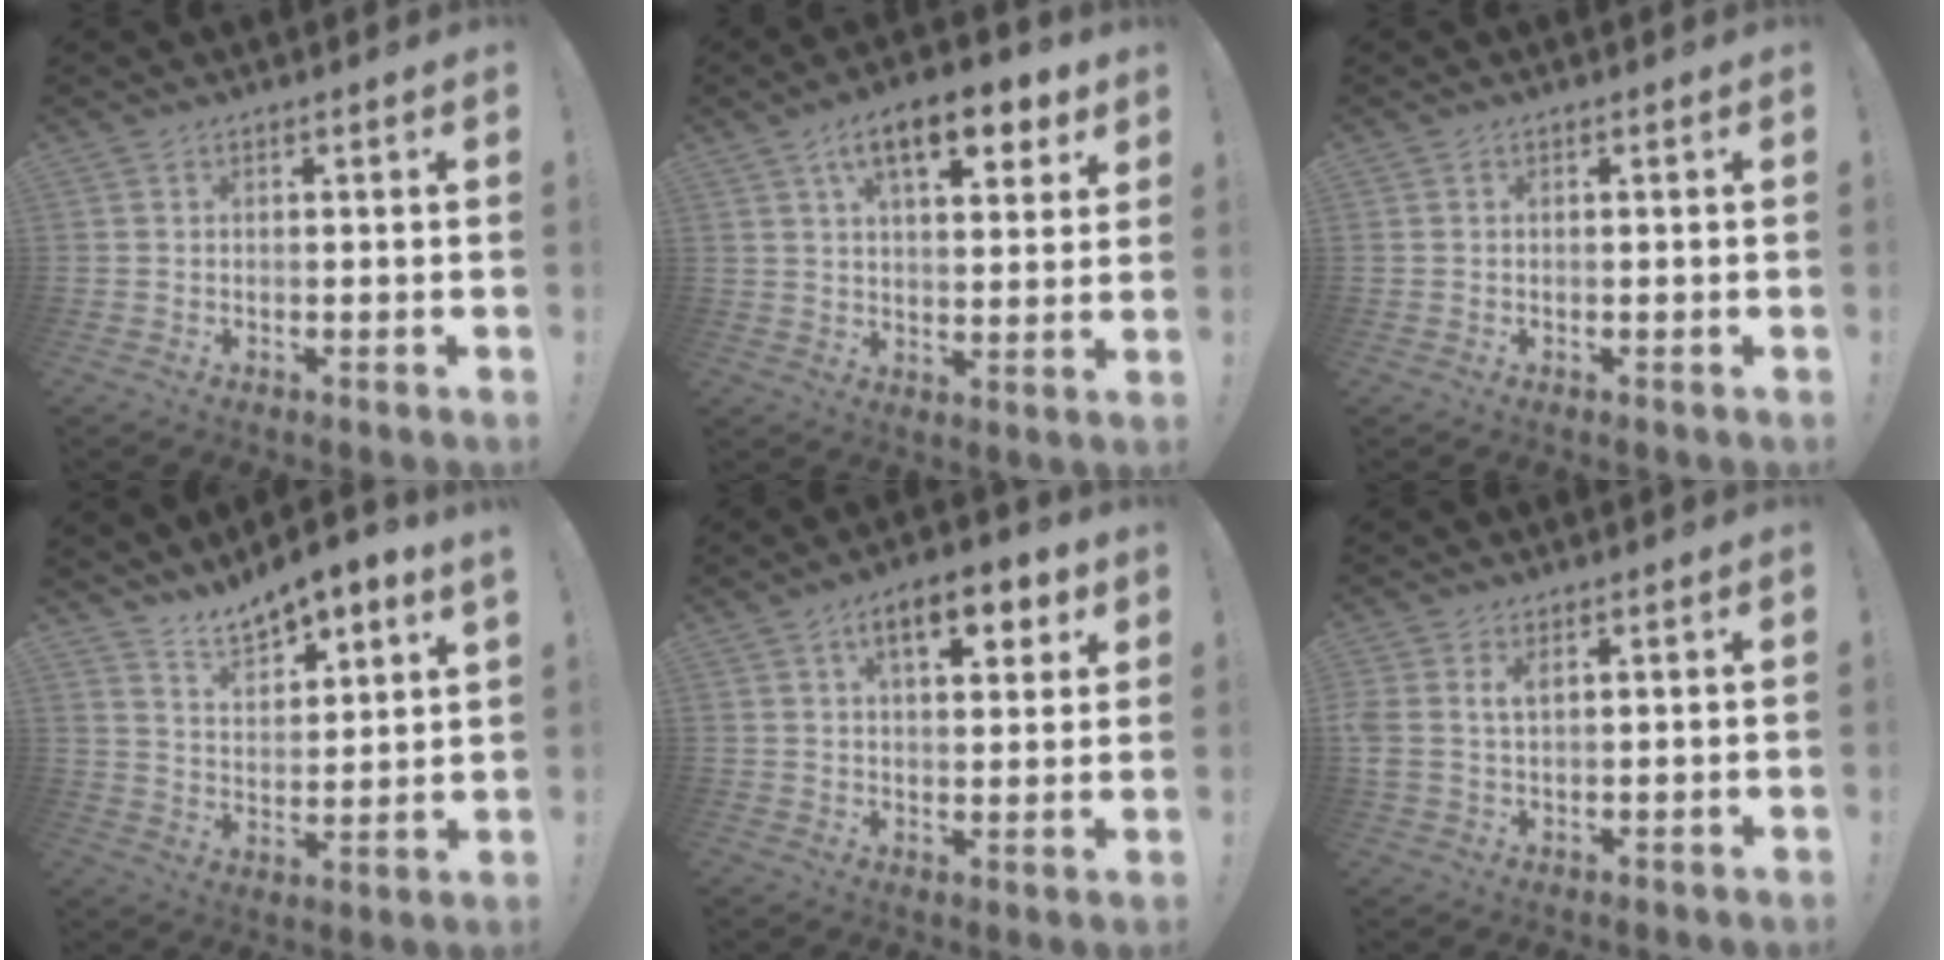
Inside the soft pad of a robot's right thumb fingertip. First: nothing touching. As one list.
[{"total": 13.7, "force": [7.2, 5.5, 10.3], "torque": [-0.149, -0.027, 0.117]}, {"total": 0.0}, {"total": 8.8, "force": [8.1, 2.2, 2.8], "torque": [-0.046, -0.064, 0.147]}, {"total": 10.6, "force": [5.1, 4.4, 8.2], "torque": [-0.109, -0.015, 0.081]}, {"total": 3.3, "force": [1.5, 1.7, 2.4], "torque": [-0.054, 0.001, 0.029]}]